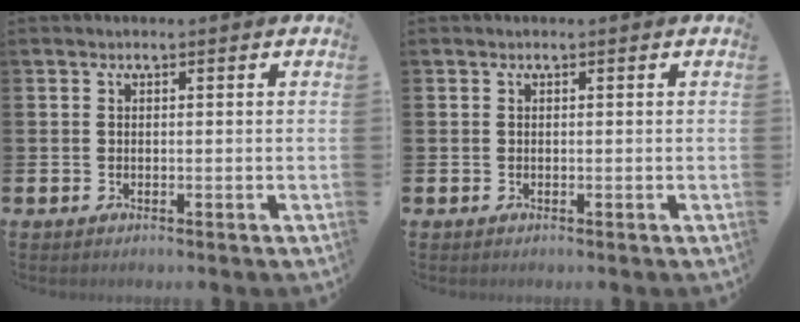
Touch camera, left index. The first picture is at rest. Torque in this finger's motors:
{"motor_torque": [0.00, 0.01, 0.00, 0.00]}